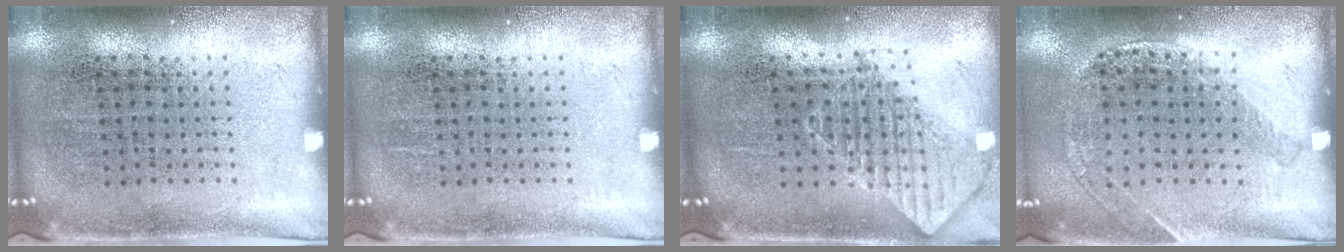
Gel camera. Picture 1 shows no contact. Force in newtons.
{"total": 0.0}
{"total": 1.2, "press": 1.1, "slide": 0.6}
{"total": 1.1, "press": 1.1, "slide": 0.2}